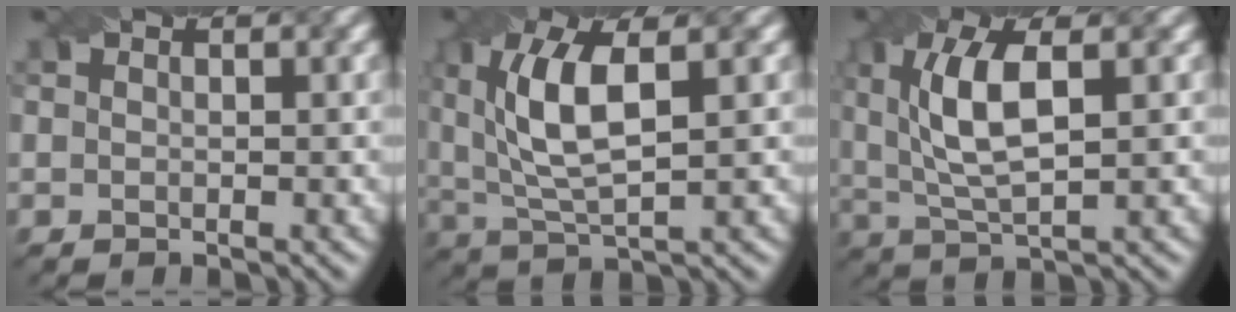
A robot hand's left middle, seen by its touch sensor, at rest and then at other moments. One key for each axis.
{"total": 7.1, "fx": 1.4, "fy": 2.6, "fz": 6.5, "tx": -0.136, "ty": 0.008, "tz": 0.037}
{"total": 6.4, "fx": 1.1, "fy": 2.2, "fz": 5.9, "tx": -0.119, "ty": 0.009, "tz": 0.033}